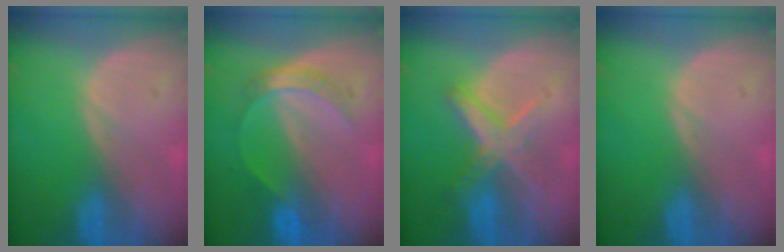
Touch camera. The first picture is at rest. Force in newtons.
{"total": 4.8, "press": 4.6, "slide": 1.1}
{"total": 6.5, "press": 5.8, "slide": 3.0}
{"total": 0.0}